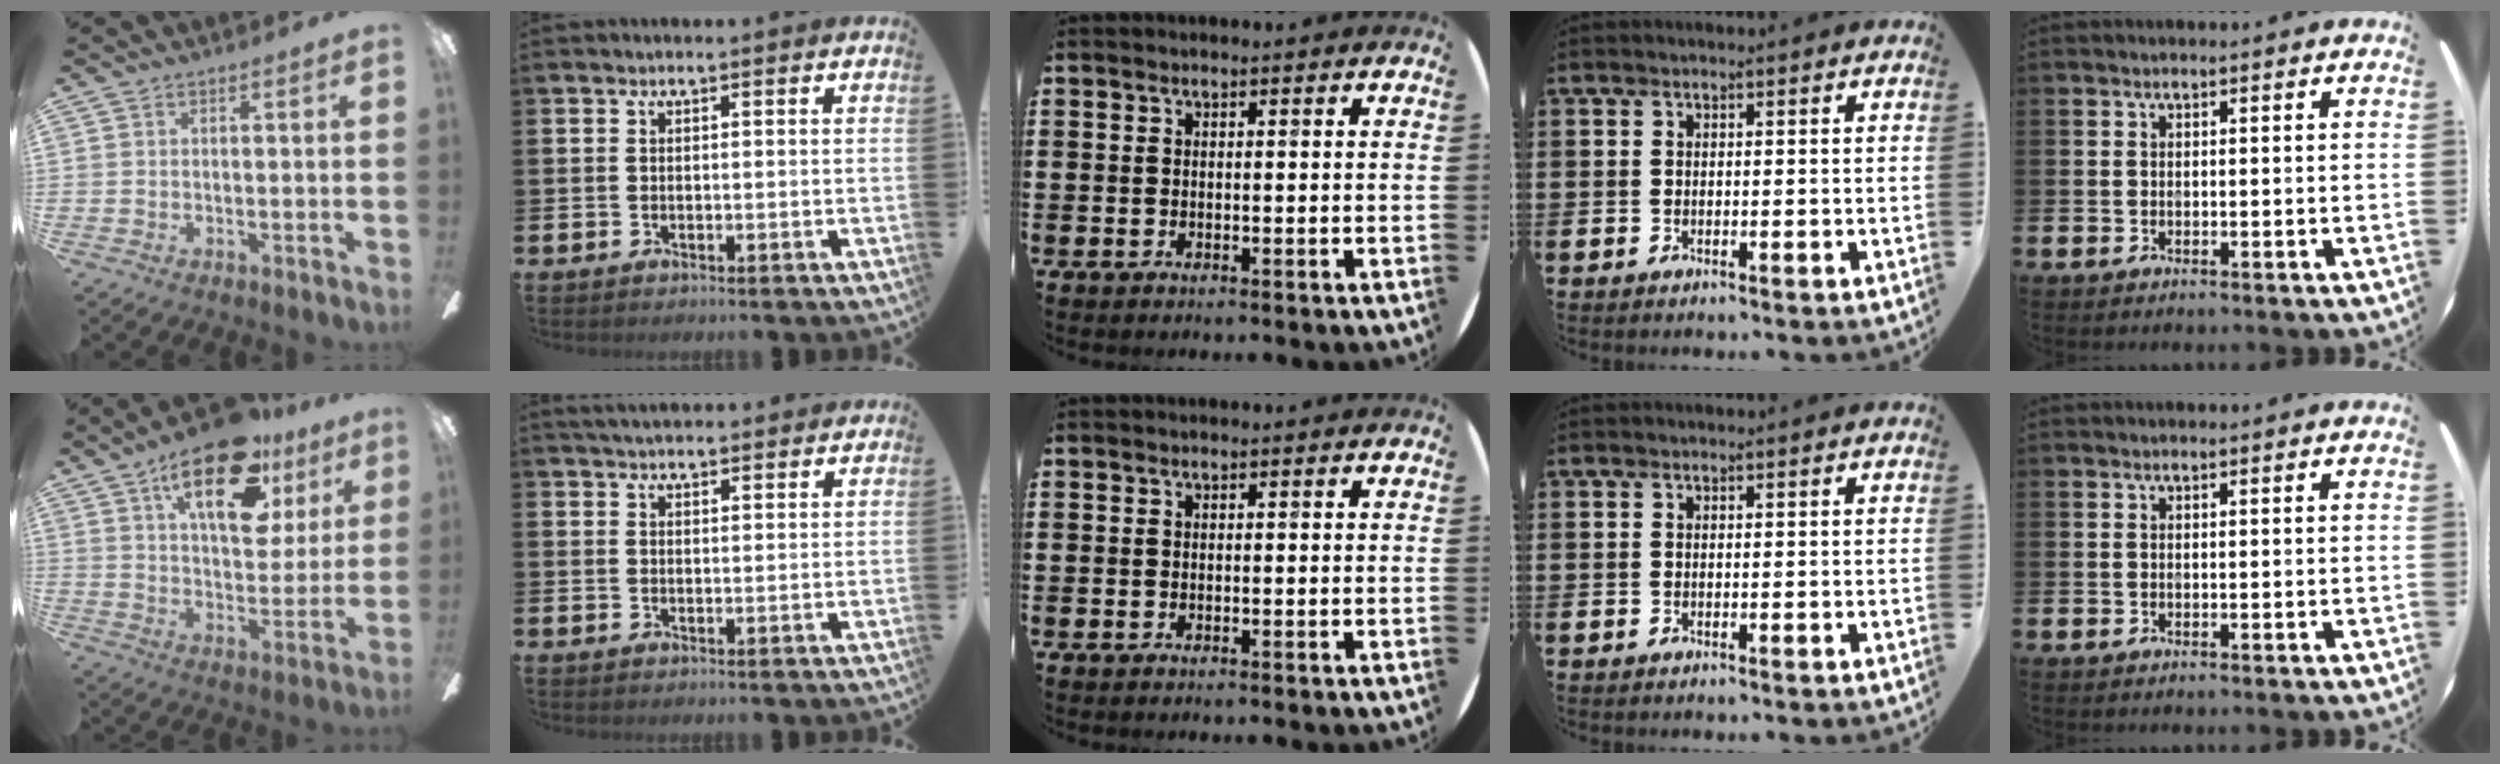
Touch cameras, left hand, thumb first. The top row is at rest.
{"thumb": {"total": 21.4, "force": [12.0, 9.7, 14.8], "torque": [-0.223, -0.050, 0.198]}, "index": {"total": 3.3, "force": [3.2, 0.6, 0.6], "torque": [-0.016, -0.010, 0.059]}}